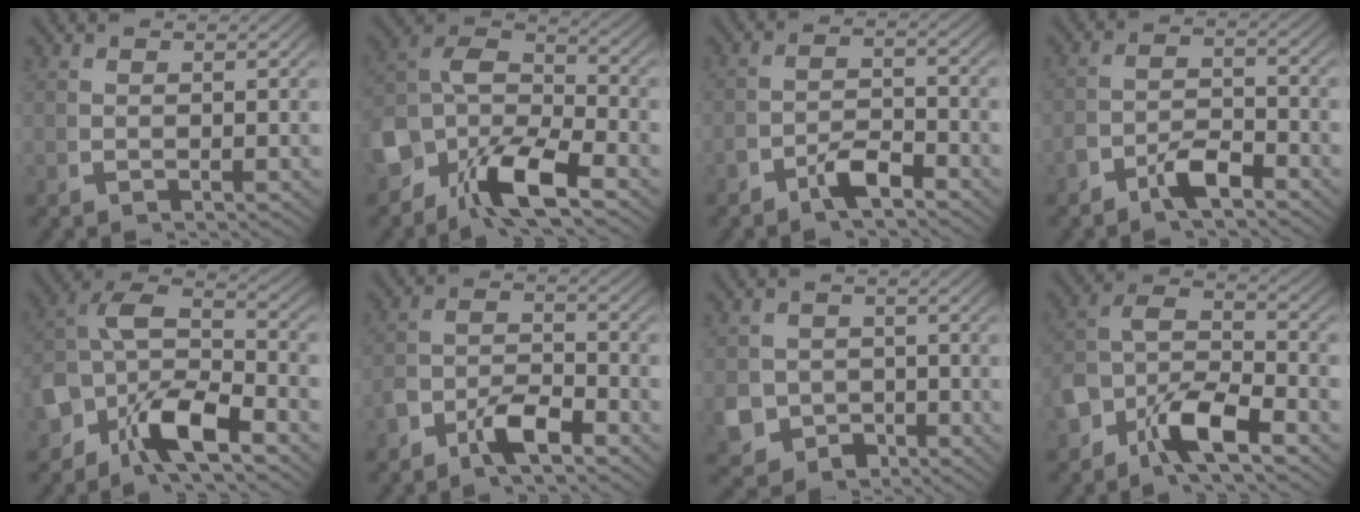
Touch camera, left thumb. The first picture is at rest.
{"total": 12.4, "force": [-1.7, 9.5, 7.8], "torque": [-0.190, -0.041, -0.029]}
{"total": 2.8, "force": [-1.8, 1.4, 1.7], "torque": [-0.029, -0.007, -0.034]}
{"total": 3.2, "force": [-1.9, 1.8, 1.9], "torque": [-0.037, -0.009, -0.036]}
{"total": 10.5, "force": [-1.0, 7.8, 6.9], "torque": [-0.165, -0.030, -0.018]}
{"total": 3.9, "force": [-1.9, 2.3, 2.4], "torque": [-0.053, -0.014, -0.037]}
{"total": 7.4, "force": [-3.3, 6.0, 2.7], "torque": [-0.068, -0.038, -0.045]}
{"total": 8.1, "force": [-1.3, 5.9, 5.4], "torque": [-0.132, -0.024, -0.027]}